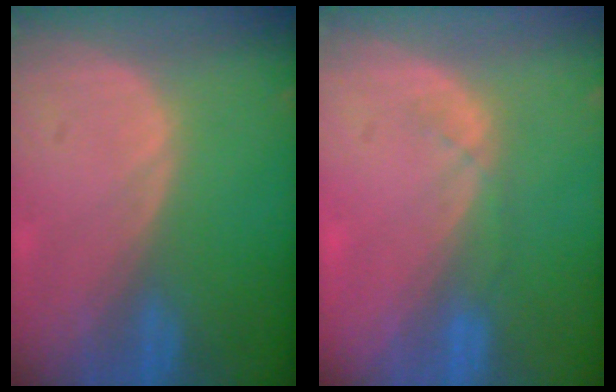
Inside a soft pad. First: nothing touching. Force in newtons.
{"total": 2.1, "press": 1.9, "slide": 0.9}